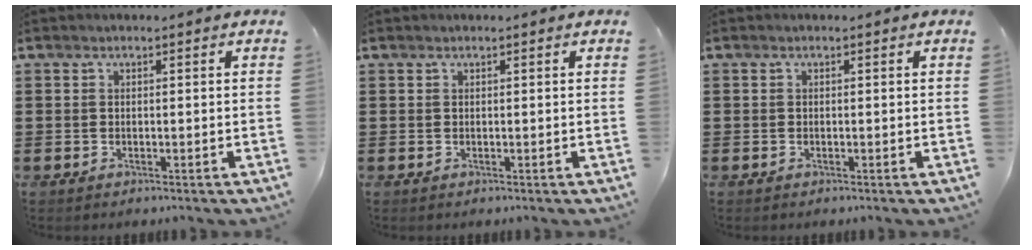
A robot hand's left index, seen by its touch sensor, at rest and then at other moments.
{"total": 0.0}
{"total": 0.0}